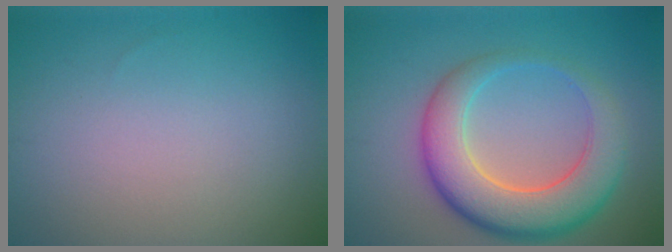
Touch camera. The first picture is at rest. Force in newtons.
{"total": 7.7, "press": 7.7, "slide": 0.3}